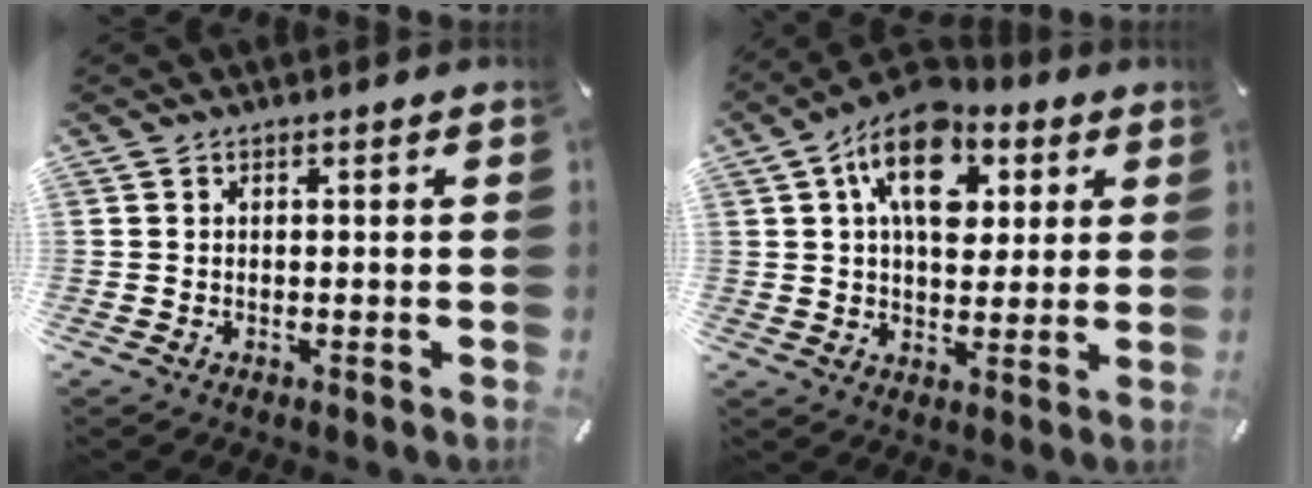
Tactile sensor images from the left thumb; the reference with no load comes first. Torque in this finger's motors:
{"motor_torque": [1.02, 2.13, 2.01, -0.75, 0.45]}